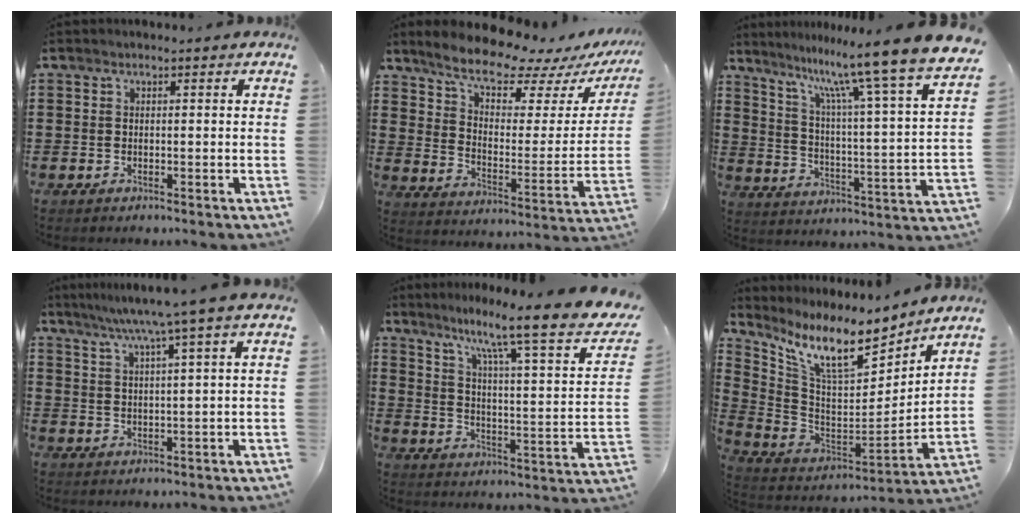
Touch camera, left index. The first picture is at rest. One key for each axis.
{"total": 10.2, "fx": 8.9, "fy": 2.2, "fz": 4.4, "tx": -0.104, "ty": -0.059, "tz": 0.152}
{"total": 11.6, "fx": 9.9, "fy": -1.6, "fz": 6.0, "tx": -0.128, "ty": -0.090, "tz": 0.150}
{"total": 6.0, "fx": 4.0, "fy": -1.1, "fz": 4.3, "tx": -0.094, "ty": -0.012, "tz": 0.064}
{"total": 9.0, "fx": 7.2, "fy": -0.2, "fz": 5.4, "tx": -0.119, "ty": -0.068, "tz": 0.105}
{"total": 11.3, "fx": 8.2, "fy": 2.5, "fz": 7.4, "tx": -0.174, "ty": -0.047, "tz": 0.139}